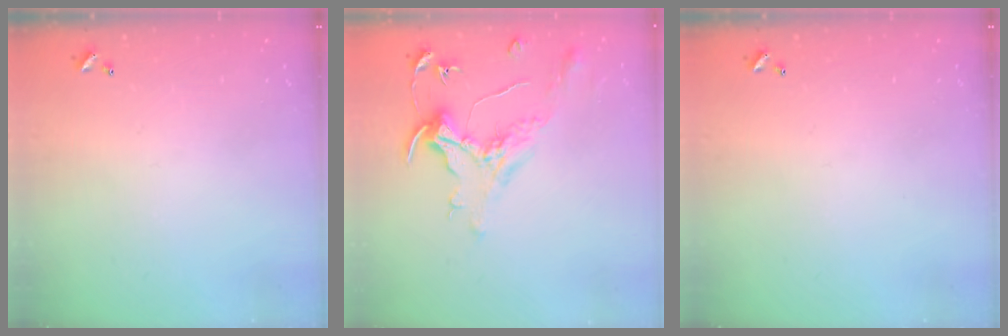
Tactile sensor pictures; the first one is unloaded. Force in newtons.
{"total": 1.6, "press": 1.4, "slide": 0.7}
{"total": 0.0}